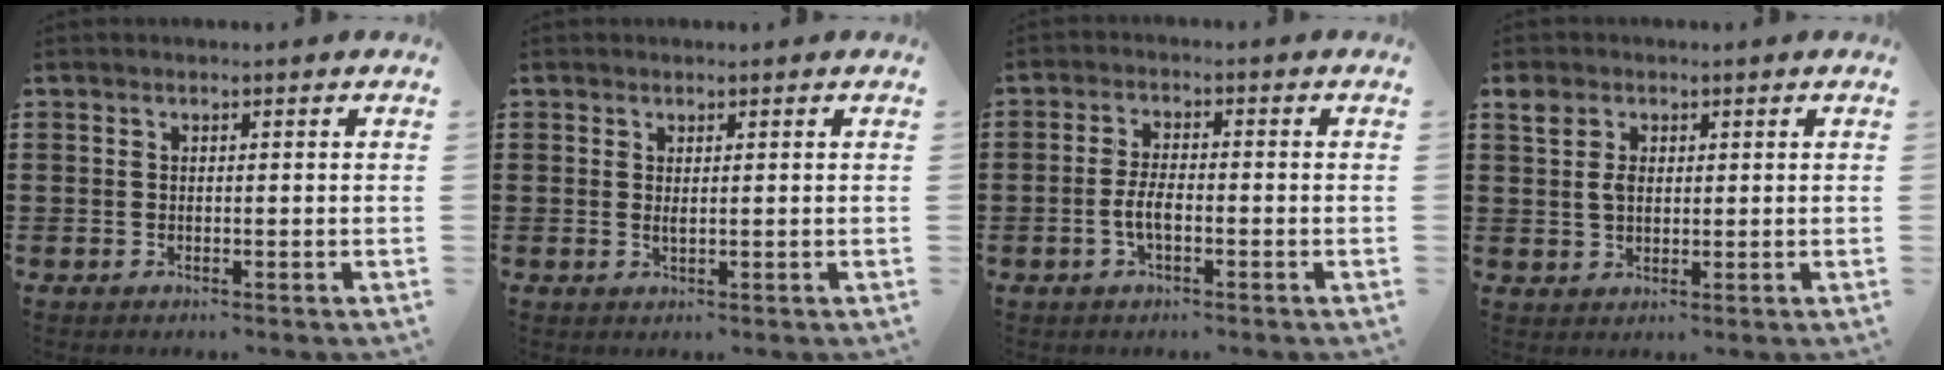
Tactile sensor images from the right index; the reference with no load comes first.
{"total": 0.9, "force": [0.3, 0.1, 0.8], "torque": [-0.016, 0.000, 0.006]}
{"total": 3.8, "force": [-1.2, 1.2, 3.3], "torque": [-0.080, -0.002, -0.029]}
{"total": 3.4, "force": [1.2, 2.5, 2.1], "torque": [-0.052, 0.011, 0.020]}